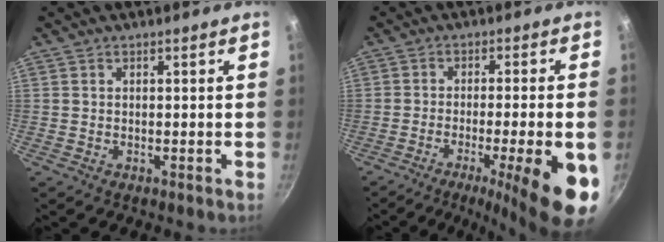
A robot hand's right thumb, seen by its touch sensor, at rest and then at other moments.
{"total": 16.0, "force": [-6.6, 2.7, 14.3], "torque": [-0.190, 0.009, -0.094]}